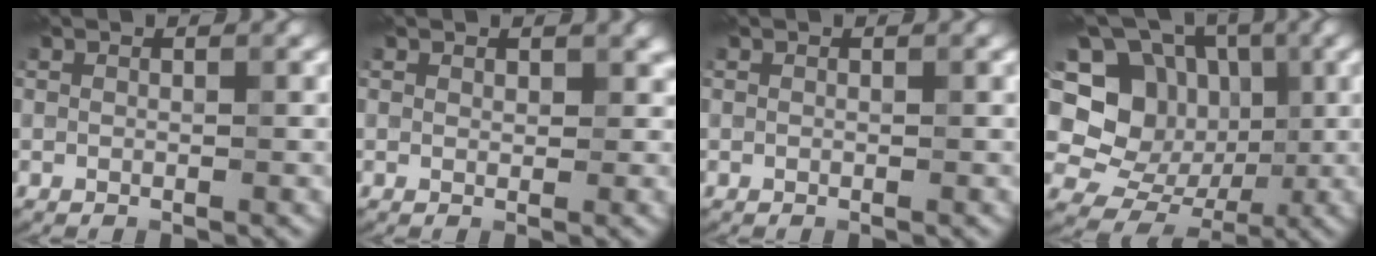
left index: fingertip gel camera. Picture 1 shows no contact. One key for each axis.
{"total": 1.6, "fx": 0.6, "fy": 1.1, "fz": 0.9, "tx": -0.009, "ty": 0.002, "tz": 0.008}
{"total": 0.0}
{"total": 10.7, "fx": 1.9, "fy": 9.4, "fz": 4.6, "tx": -0.090, "ty": 0.020, "tz": 0.013}